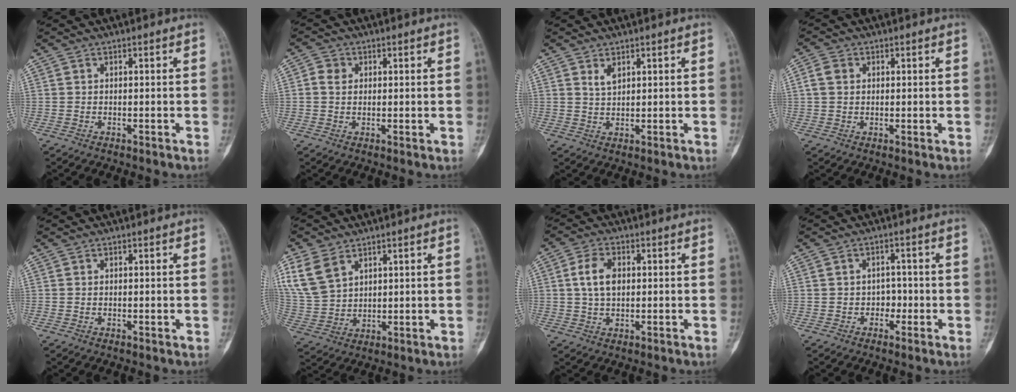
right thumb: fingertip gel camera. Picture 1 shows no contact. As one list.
[{"total": 2.9, "force": [0.5, 2.5, 1.3], "torque": [-0.011, 0.003, 0.006]}, {"total": 2.3, "force": [1.3, 1.1, 1.4], "torque": [-0.022, -0.009, 0.031]}, {"total": 3.4, "force": [0.8, 2.7, 1.8], "torque": [-0.031, 0.006, 0.012]}, {"total": 0.0}, {"total": 9.8, "force": [5.2, 6.5, 5.2], "torque": [-0.099, -0.008, 0.119]}, {"total": 5.9, "force": [0.9, 3.6, 4.6], "torque": [-0.084, 0.004, 0.014]}, {"total": 2.4, "force": [-0.7, 2.0, 1.0], "torque": [0.012, 0.008, -0.017]}]